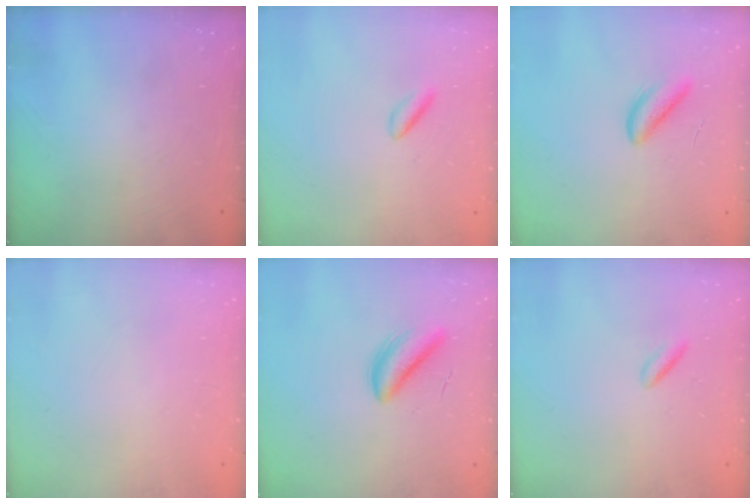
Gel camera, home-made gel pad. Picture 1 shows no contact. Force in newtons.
{"total": 1.8, "press": 1.6, "slide": 0.9}
{"total": 3.4, "press": 3.4, "slide": 0.3}
{"total": 2.2, "press": 2.2, "slide": 0.1}
{"total": 4.9, "press": 4.7, "slide": 1.4}
{"total": 1.8, "press": 1.6, "slide": 0.8}